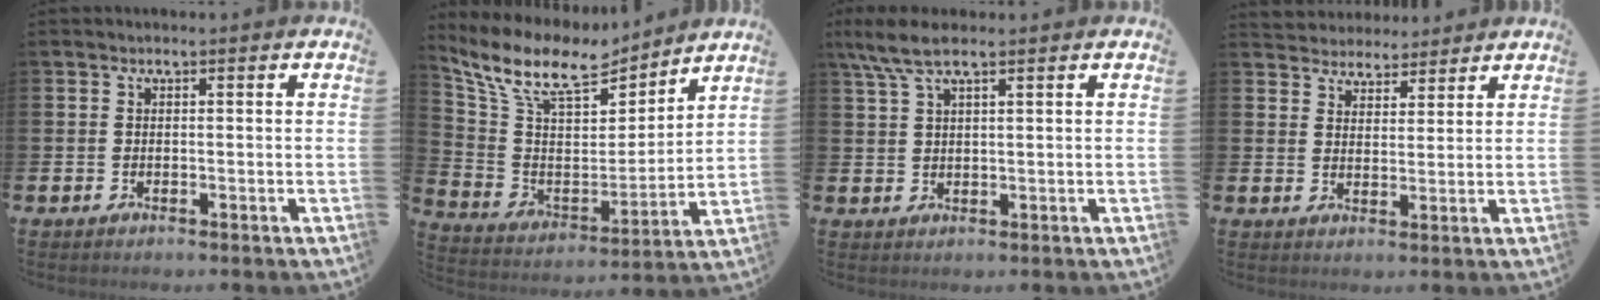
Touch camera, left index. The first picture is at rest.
{"total": 11.0, "force": [9.3, 3.8, 4.4], "torque": [-0.137, -0.051, 0.164]}
{"total": 5.3, "force": [3.8, 1.3, 3.6], "torque": [-0.082, -0.004, 0.068]}
{"total": 4.1, "force": [3.9, 1.1, -0.6], "torque": [-0.012, -0.019, 0.072]}